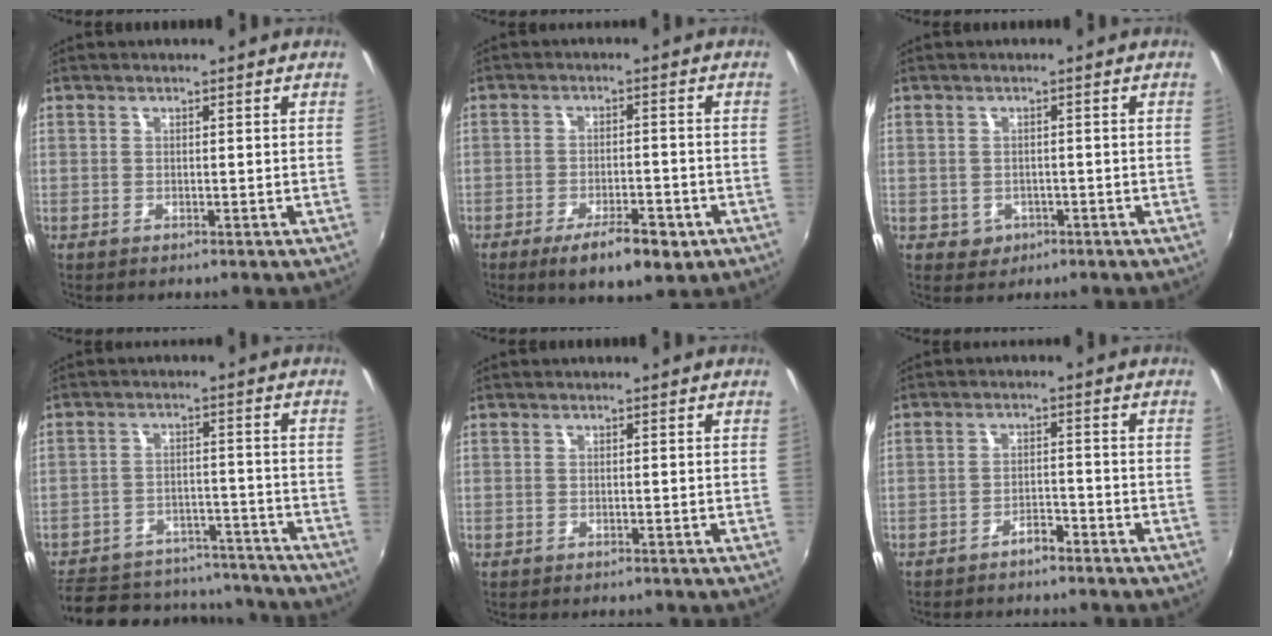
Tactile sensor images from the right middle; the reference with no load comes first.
{"total": 8.9, "force": [-5.3, 2.9, 6.6], "torque": [-0.128, -0.016, -0.075]}
{"total": 2.9, "force": [-0.9, 2.7, 0.8], "torque": [-0.022, 0.000, -0.006]}
{"total": 22.5, "force": [-18.3, 9.8, 8.5], "torque": [-0.190, 0.022, -0.226]}
{"total": 0.7, "force": [-0.6, 0.3, 0.2], "torque": [-0.006, -0.002, -0.010]}
{"total": 3.5, "force": [-3.1, 1.0, 1.2], "torque": [-0.036, 0.006, -0.047]}